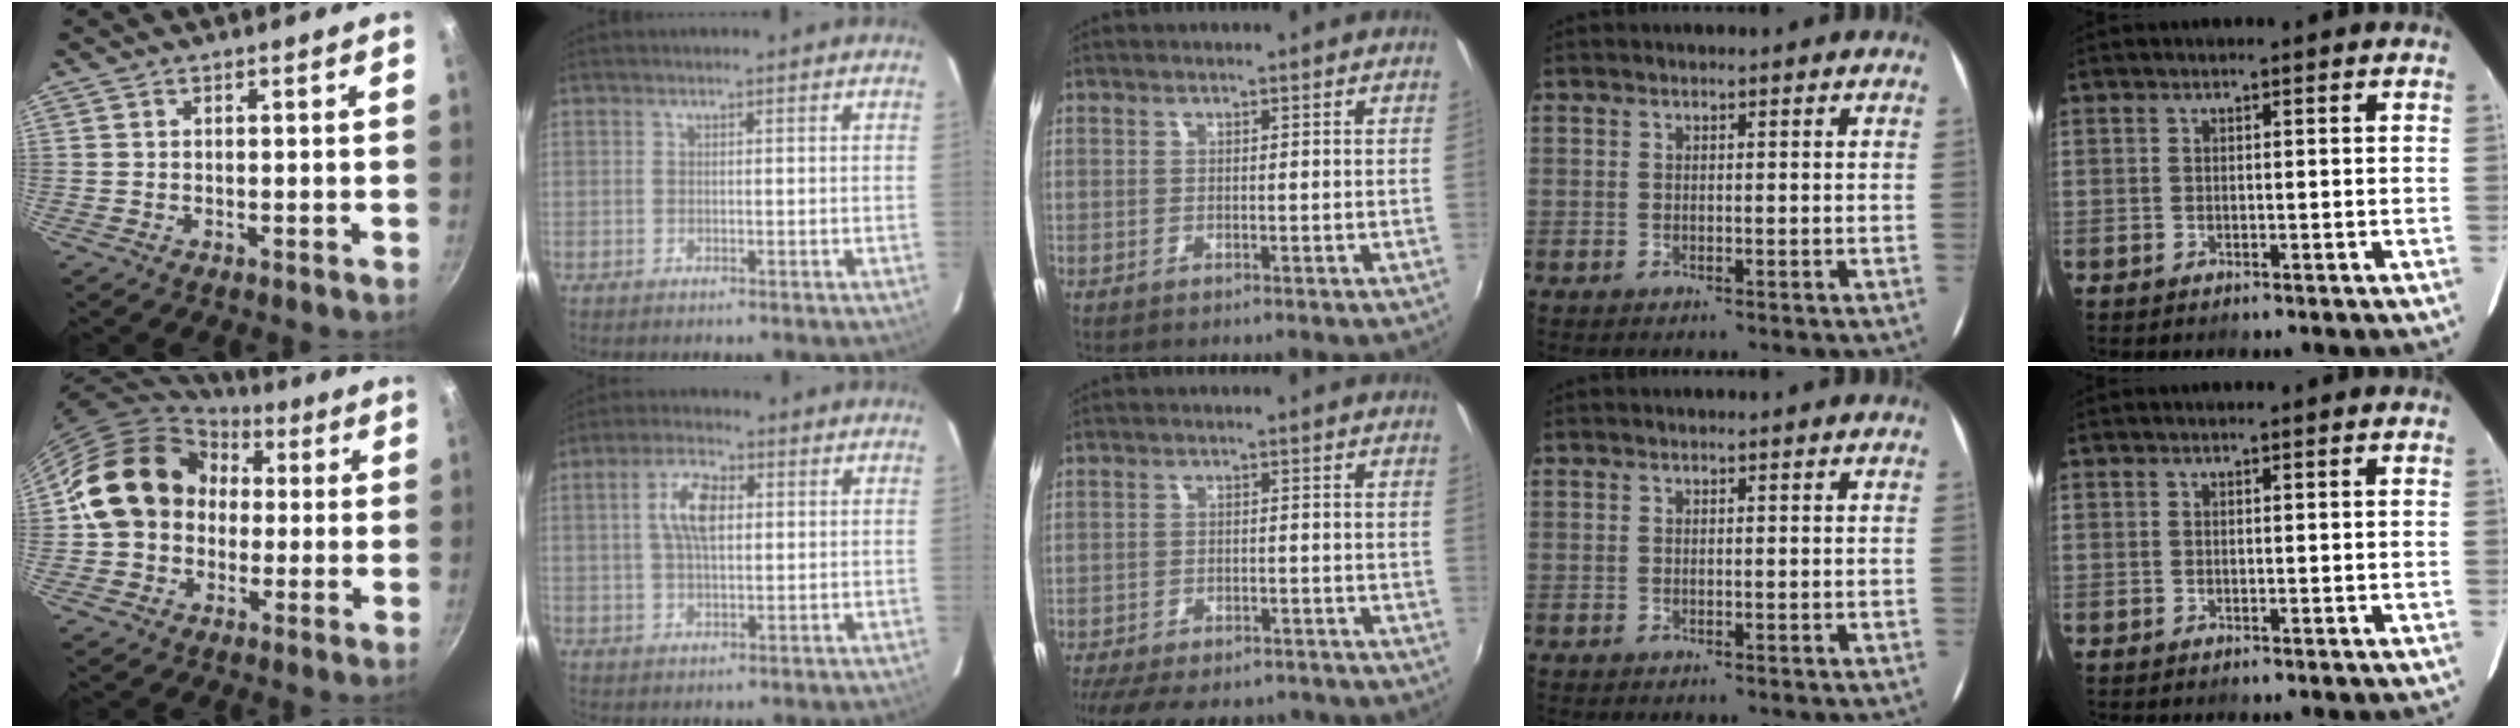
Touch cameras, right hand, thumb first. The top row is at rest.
{"thumb": {"total": 17.4, "force": [2.0, 14.4, 9.7], "torque": [-0.141, 0.039, 0.025]}, "index": {"total": 7.0, "force": [1.5, 3.2, 6.1], "torque": [-0.113, 0.013, 0.028]}, "middle": {"total": 16.6, "force": [-13.7, 5.9, 7.4], "torque": [-0.161, -0.020, -0.189]}}